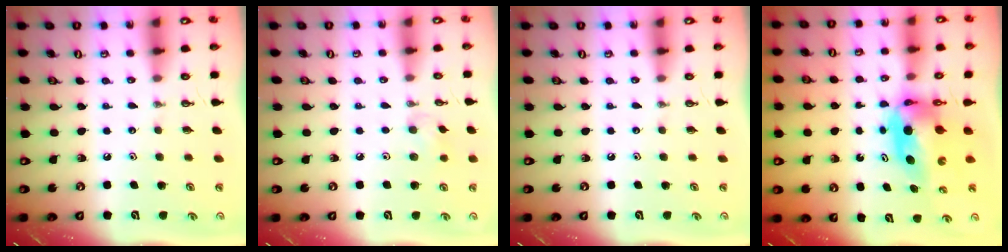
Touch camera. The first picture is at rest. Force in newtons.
{"total": 6.0, "press": 5.9, "slide": 1.2}
{"total": 0.0}
{"total": 6.4, "press": 6.4, "slide": 0.5}